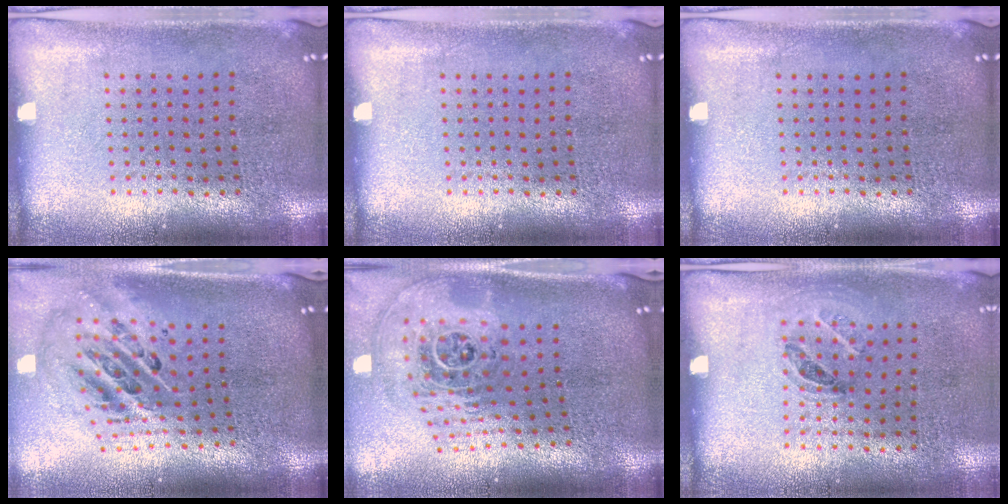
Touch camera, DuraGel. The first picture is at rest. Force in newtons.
{"total": 0.0}
{"total": 0.0}
{"total": 2.7, "press": 1.9, "slide": 1.9}
{"total": 2.5, "press": 1.8, "slide": 1.8}
{"total": 1.1, "press": 0.7, "slide": 0.9}